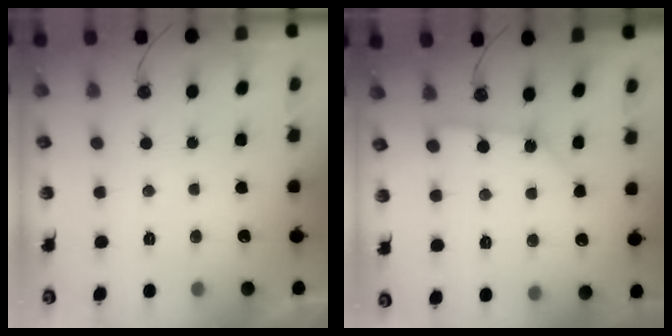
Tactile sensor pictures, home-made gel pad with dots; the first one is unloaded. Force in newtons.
{"total": 2.9, "press": 2.9, "slide": 0.2}